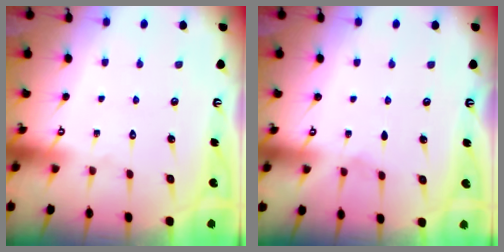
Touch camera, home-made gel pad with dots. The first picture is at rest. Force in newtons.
{"total": 4.3, "press": 3.4, "slide": 2.5}